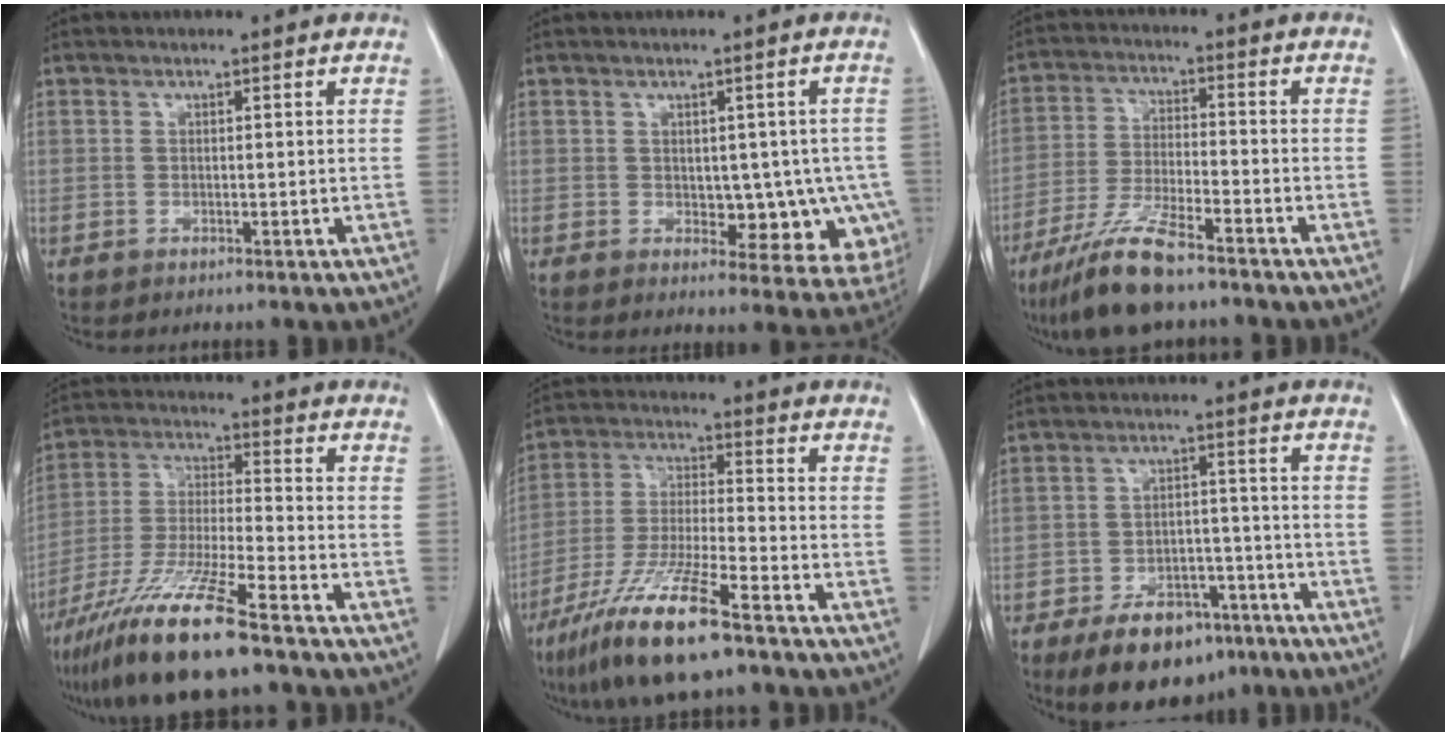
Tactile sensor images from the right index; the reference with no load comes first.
{"total": 9.6, "force": [-1.6, 5.7, 7.5], "torque": [-0.064, 0.011, -0.009]}
{"total": 10.1, "force": [-7.6, 1.1, 6.5], "torque": [-0.131, -0.029, -0.141]}
{"total": 15.1, "force": [-10.5, 0.6, 10.8], "torque": [-0.226, -0.041, -0.196]}
{"total": 14.4, "force": [-9.4, 1.3, 10.8], "torque": [-0.226, -0.037, -0.175]}
{"total": 12.0, "force": [-8.2, 6.2, 6.2], "torque": [-0.088, 0.009, -0.125]}